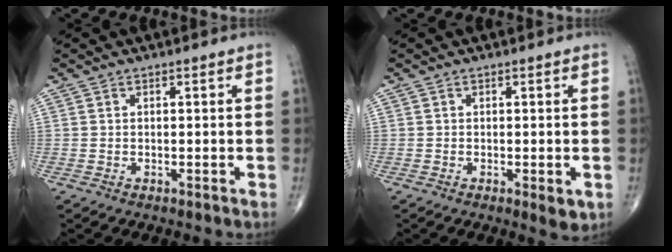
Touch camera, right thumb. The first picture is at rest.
{"total": 2.6, "force": [-0.7, 0.8, 2.3], "torque": [-0.028, -0.007, -0.009]}